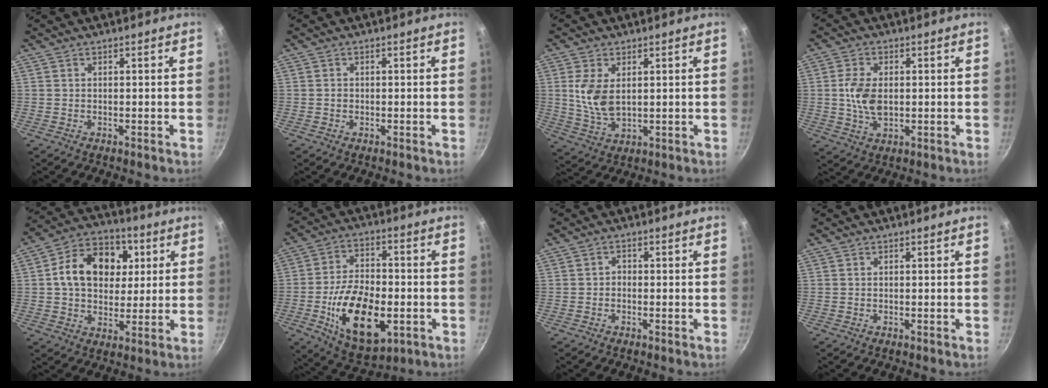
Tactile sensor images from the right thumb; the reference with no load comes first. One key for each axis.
{"total": 0.9, "fx": -0.1, "fy": 0.8, "fz": 0.3, "tx": -0.004, "ty": 0.004, "tz": -0.002}
{"total": 7.9, "fx": 1.6, "fy": 4.5, "fz": 6.3, "tx": -0.126, "ty": -0.015, "tz": 0.037}
{"total": 7.1, "fx": 0.3, "fy": 4.4, "fz": 5.6, "tx": -0.105, "ty": -0.001, "tz": 0.005}
{"total": 15.9, "fx": 3.4, "fy": 11.9, "fz": 9.9, "tx": -0.130, "ty": 0.013, "tz": 0.042}
{"total": 18.6, "fx": -4.7, "fy": 10.1, "fz": 14.8, "tx": -0.238, "ty": 0.014, "tz": -0.069}
{"total": 1.2, "fx": -0.5, "fy": 0.9, "fz": 0.5, "tx": -0.005, "ty": 0.007, "tz": -0.010}
{"total": 0.0}